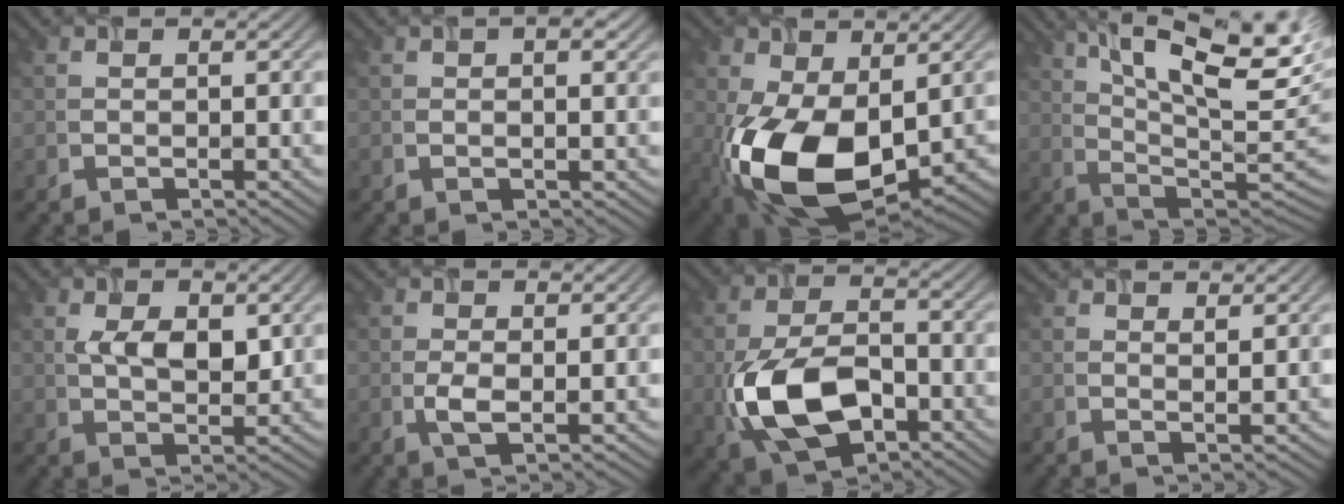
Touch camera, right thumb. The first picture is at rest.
{"total": 3.4, "force": [1.4, 1.3, 2.7], "torque": [-0.040, 0.003, 0.022]}
{"total": 14.6, "force": [-3.1, 8.7, 11.3], "torque": [-0.241, -0.034, -0.044]}
{"total": 17.2, "force": [7.1, 6.2, 14.4], "torque": [-0.243, 0.017, 0.117]}
{"total": 5.4, "force": [0.6, 3.1, 4.3], "torque": [-0.081, -0.010, 0.015]}
{"total": 2.9, "force": [0.0, 1.3, 2.5], "torque": [-0.053, -0.004, 0.000]}
{"total": 11.4, "force": [-4.5, 6.4, 8.3], "torque": [-0.185, -0.014, -0.086]}
{"total": 4.6, "force": [3.7, 0.8, 2.6], "torque": [-0.050, 0.003, 0.061]}